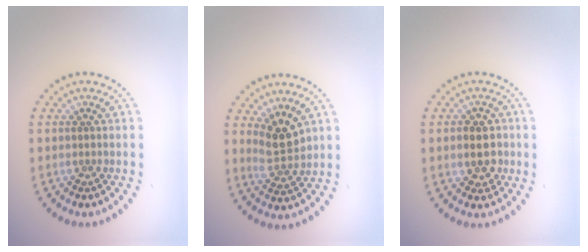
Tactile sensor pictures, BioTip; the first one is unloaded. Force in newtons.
{"total": 2.9, "press": 2.5, "slide": 1.4}
{"total": 3.0, "press": 2.9, "slide": 0.6}